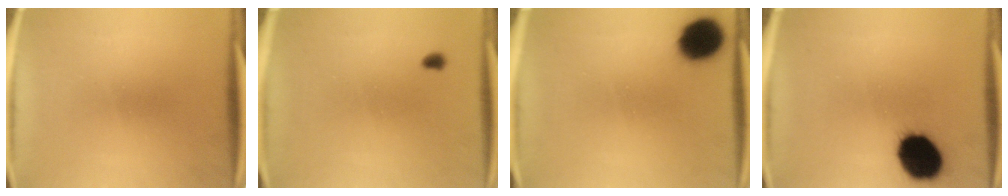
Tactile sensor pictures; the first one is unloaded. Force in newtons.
{"total": 1.0}
{"total": 12.7}
{"total": 15.8}